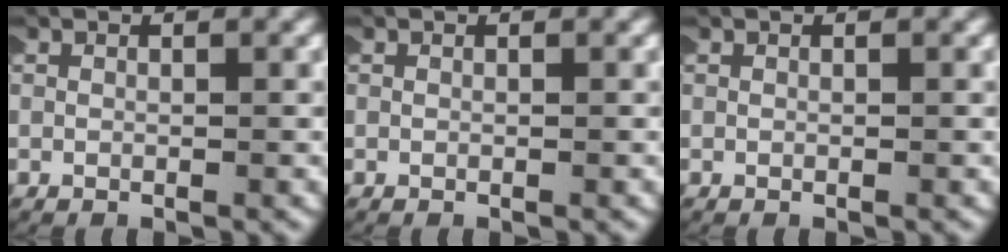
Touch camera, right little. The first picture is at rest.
{"total": 0.0}
{"total": 0.0}